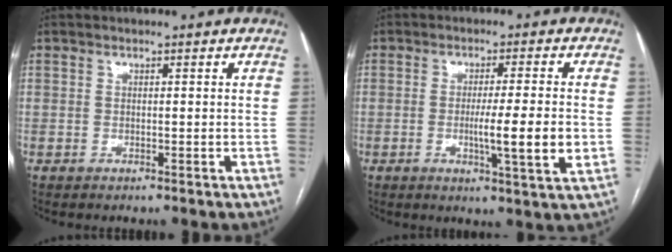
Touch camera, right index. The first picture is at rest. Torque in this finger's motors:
{"motor_torque": [1.71, 0.10, 0.57, 0.14]}